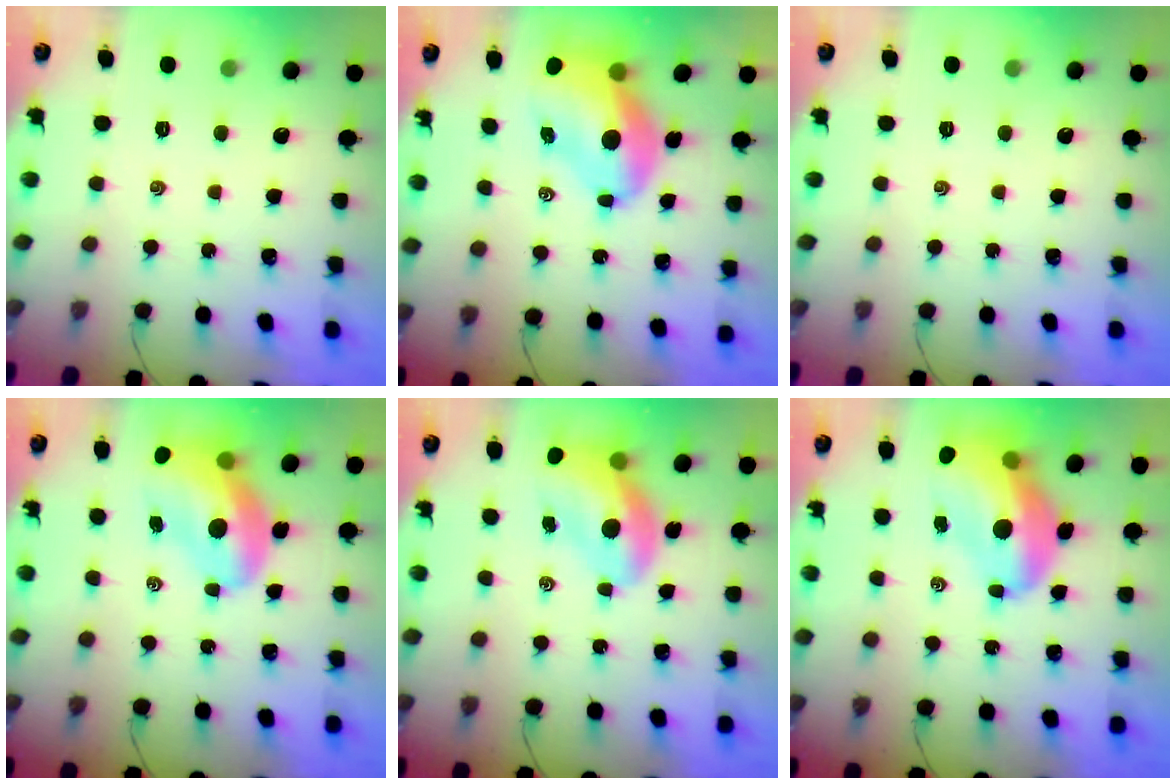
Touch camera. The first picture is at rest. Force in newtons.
{"total": 10.2, "press": 9.8, "slide": 2.9}
{"total": 0.0}
{"total": 13.5, "press": 13.0, "slide": 3.6}
{"total": 12.1, "press": 11.6, "slide": 3.3}
{"total": 15.0, "press": 14.3, "slide": 4.2}